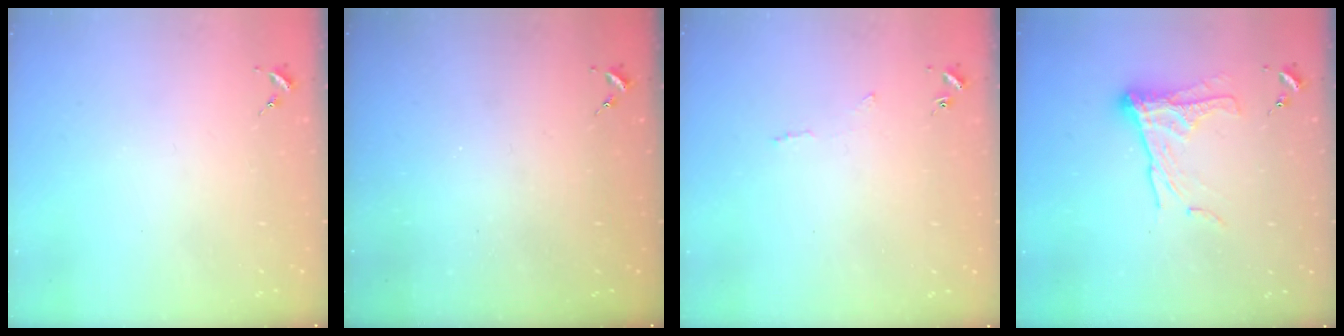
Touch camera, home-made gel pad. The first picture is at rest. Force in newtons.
{"total": 0.0}
{"total": 2.9, "press": 2.9, "slide": 0.5}
{"total": 11.7, "press": 11.7, "slide": 0.6}